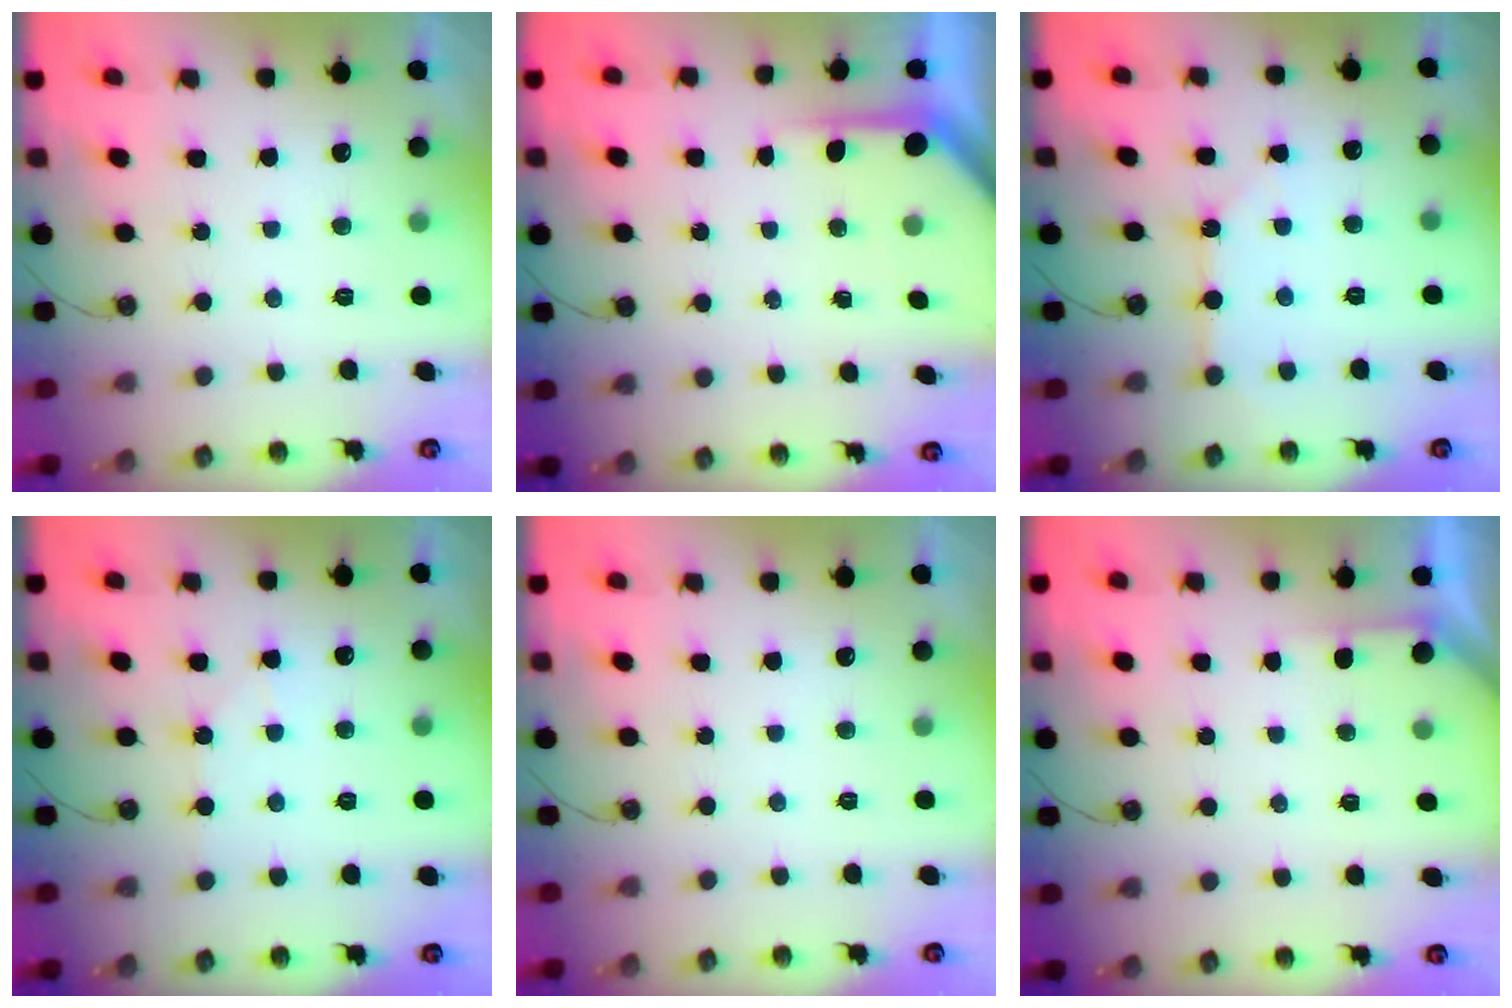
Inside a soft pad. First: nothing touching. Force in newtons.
{"total": 3.5, "press": 3.5, "slide": 0.4}
{"total": 3.6, "press": 3.6, "slide": 0.3}
{"total": 3.9, "press": 3.8, "slide": 0.7}
{"total": 0.0}
{"total": 1.7, "press": 1.6, "slide": 0.2}